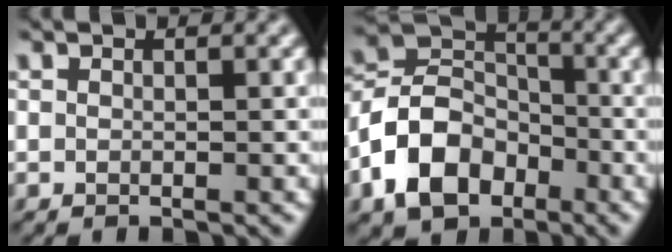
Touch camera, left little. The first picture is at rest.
{"total": 7.9, "force": [-3.7, 5.6, 4.2], "torque": [-0.080, 0.006, -0.082]}